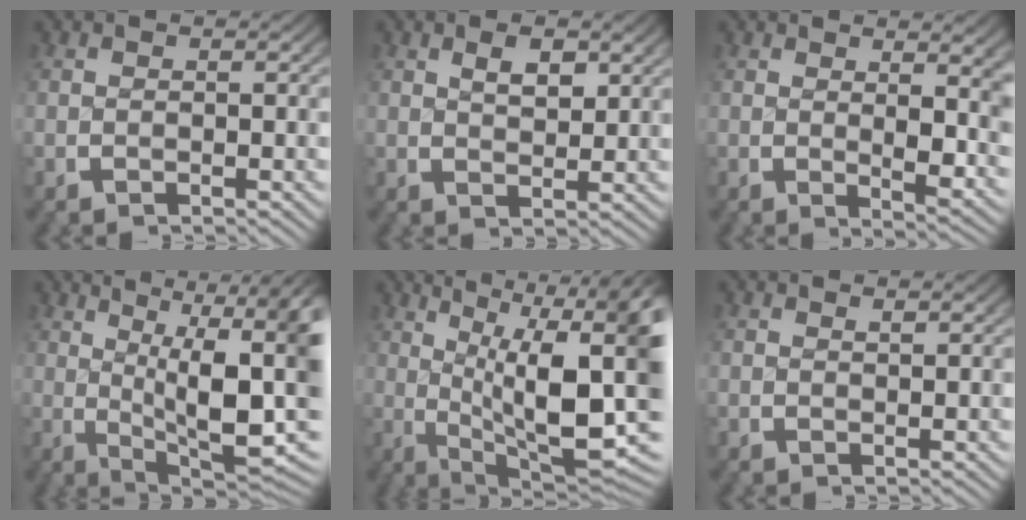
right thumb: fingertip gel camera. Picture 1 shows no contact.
{"total": 2.2, "force": [1.2, 0.9, 1.6], "torque": [-0.018, -0.001, 0.027]}
{"total": 4.7, "force": [0.9, 1.7, 4.3], "torque": [-0.051, -0.014, 0.020]}
{"total": 13.4, "force": [0.8, 7.5, 11.1], "torque": [-0.170, -0.046, 0.029]}
{"total": 15.1, "force": [0.3, 8.3, 12.6], "torque": [-0.201, -0.045, 0.021]}
{"total": 0.6, "force": [0.6, 0.0, 0.2], "torque": [-0.002, -0.001, 0.013]}